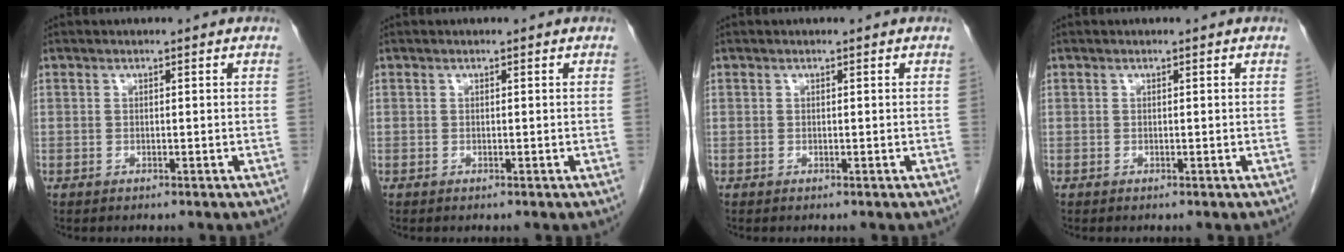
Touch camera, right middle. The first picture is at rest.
{"total": 0.0}
{"total": 0.0}
{"total": 0.0}